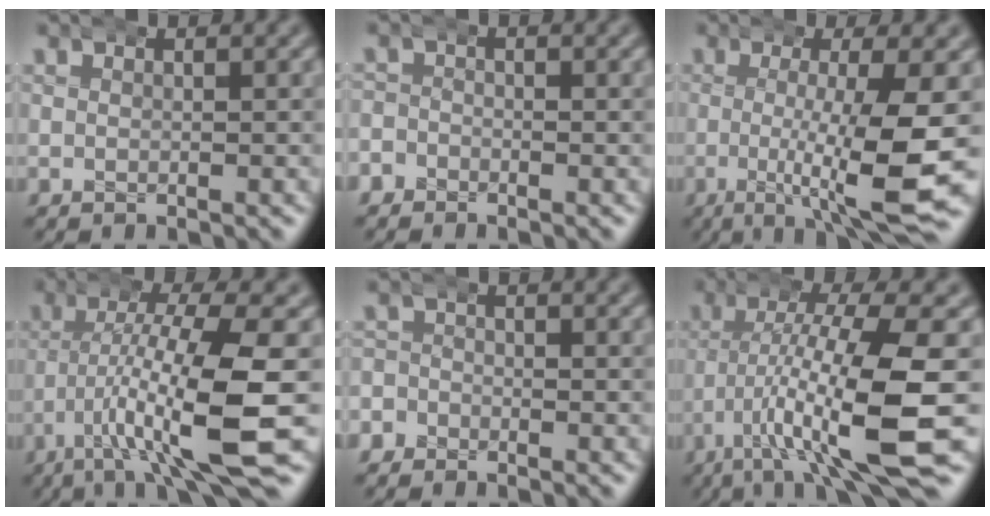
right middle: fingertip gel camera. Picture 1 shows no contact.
{"total": 2.3, "force": [-1.6, 1.5, -0.7], "torque": [0.008, -0.003, -0.036]}
{"total": 7.9, "force": [-2.1, 0.4, 7.6], "torque": [-0.129, -0.015, -0.026]}
{"total": 7.8, "force": [-2.6, 0.7, 7.4], "torque": [-0.125, -0.010, -0.037]}
{"total": 2.8, "force": [-1.7, 2.1, -0.5], "torque": [0.009, -0.001, -0.040]}
{"total": 8.7, "force": [-2.5, 1.2, 8.3], "torque": [-0.140, -0.010, -0.033]}